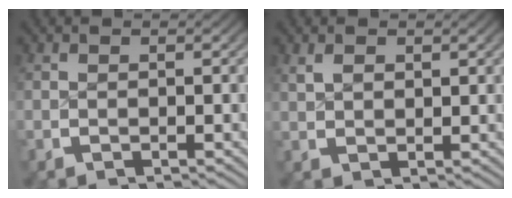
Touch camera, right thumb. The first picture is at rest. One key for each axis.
{"total": 1.3, "fx": 1.0, "fy": 0.5, "fz": 0.7, "tx": -0.008, "ty": 0.001, "tz": 0.025}